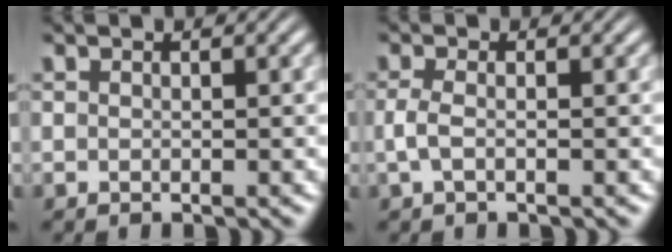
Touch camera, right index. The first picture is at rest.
{"total": 1.6, "force": [-0.5, 0.5, 1.5], "torque": [-0.041, -0.010, -0.003]}